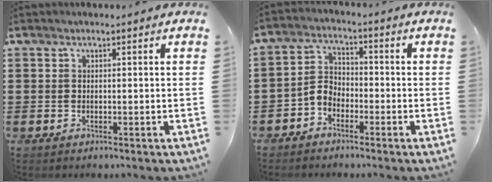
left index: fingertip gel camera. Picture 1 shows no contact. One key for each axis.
{"total": 3.8, "fx": -2.9, "fy": 2.1, "fz": 1.5, "tx": -0.046, "ty": 0.003, "tz": -0.065}